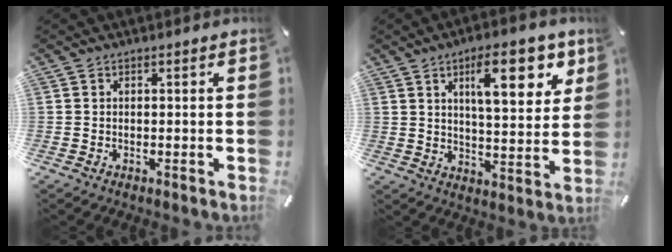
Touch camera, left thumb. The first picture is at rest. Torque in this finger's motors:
{"motor_torque": [2.22, 2.11, 1.28, -1.37, 0.42]}